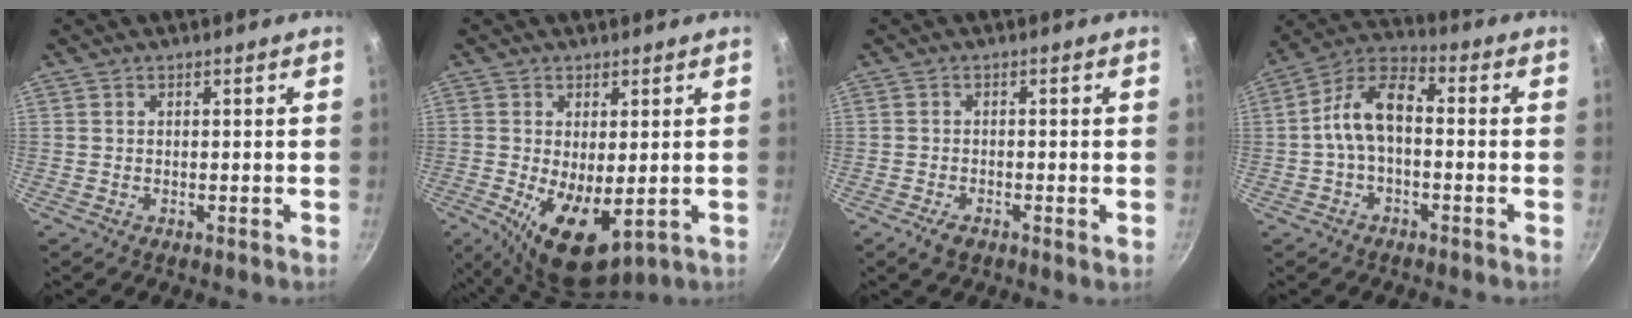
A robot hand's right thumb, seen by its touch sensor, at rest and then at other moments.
{"total": 9.9, "force": [-1.3, 4.5, 8.7], "torque": [-0.139, -0.016, -0.008]}
{"total": 2.9, "force": [-1.5, 1.3, 2.2], "torque": [-0.045, 0.003, -0.031]}
{"total": 9.7, "force": [-1.1, 5.2, 8.0], "torque": [-0.144, 0.043, -0.034]}